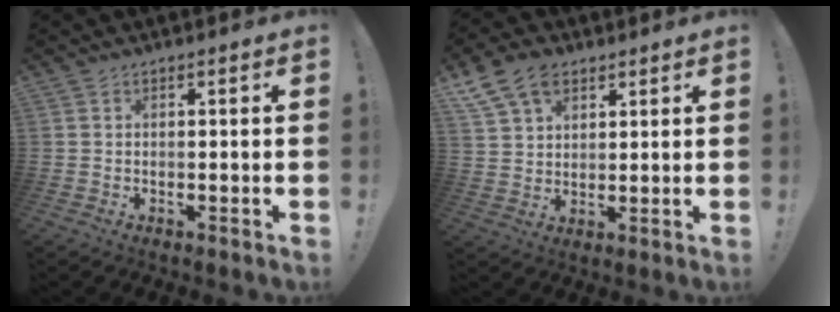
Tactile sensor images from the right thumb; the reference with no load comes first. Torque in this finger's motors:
{"motor_torque": [1.52, 2.06, 0.66, 0.63, 0.33]}